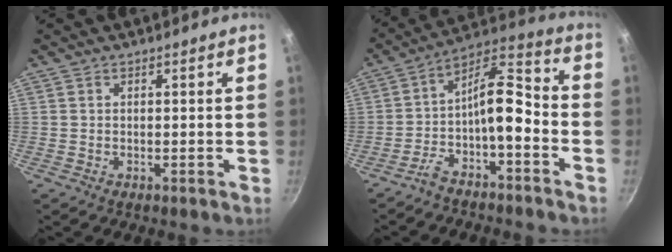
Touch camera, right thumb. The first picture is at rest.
{"total": 11.2, "force": [-4.3, 4.4, 9.3], "torque": [-0.160, 0.068, -0.080]}